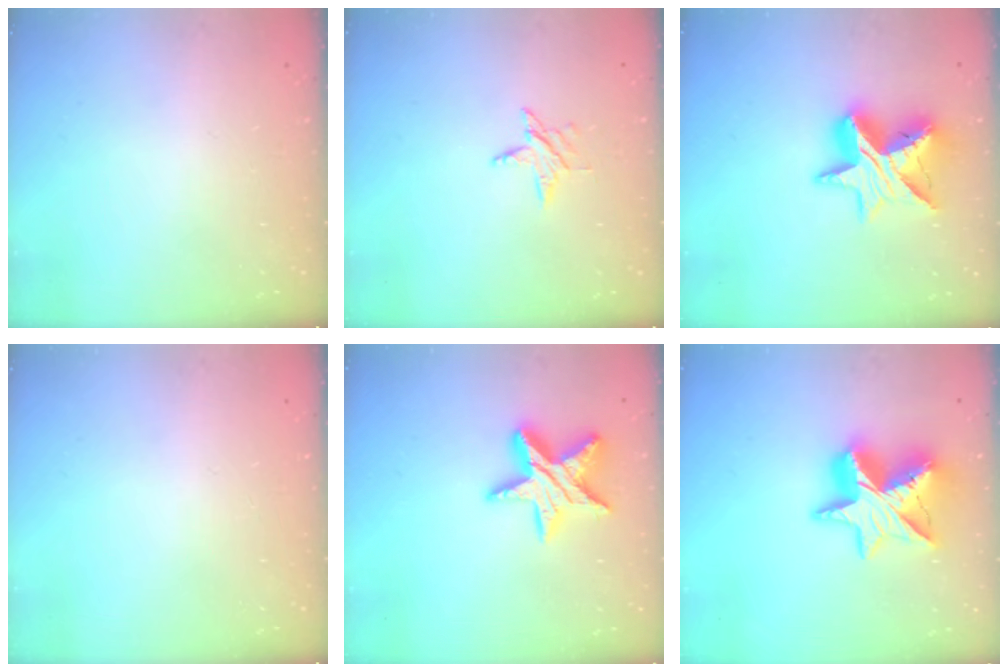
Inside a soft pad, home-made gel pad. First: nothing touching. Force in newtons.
{"total": 4.5, "press": 4.5, "slide": 0.5}
{"total": 14.6, "press": 14.5, "slide": 1.0}
{"total": 0.0}
{"total": 14.1, "press": 14.0, "slide": 1.1}
{"total": 18.3, "press": 18.2, "slide": 1.3}